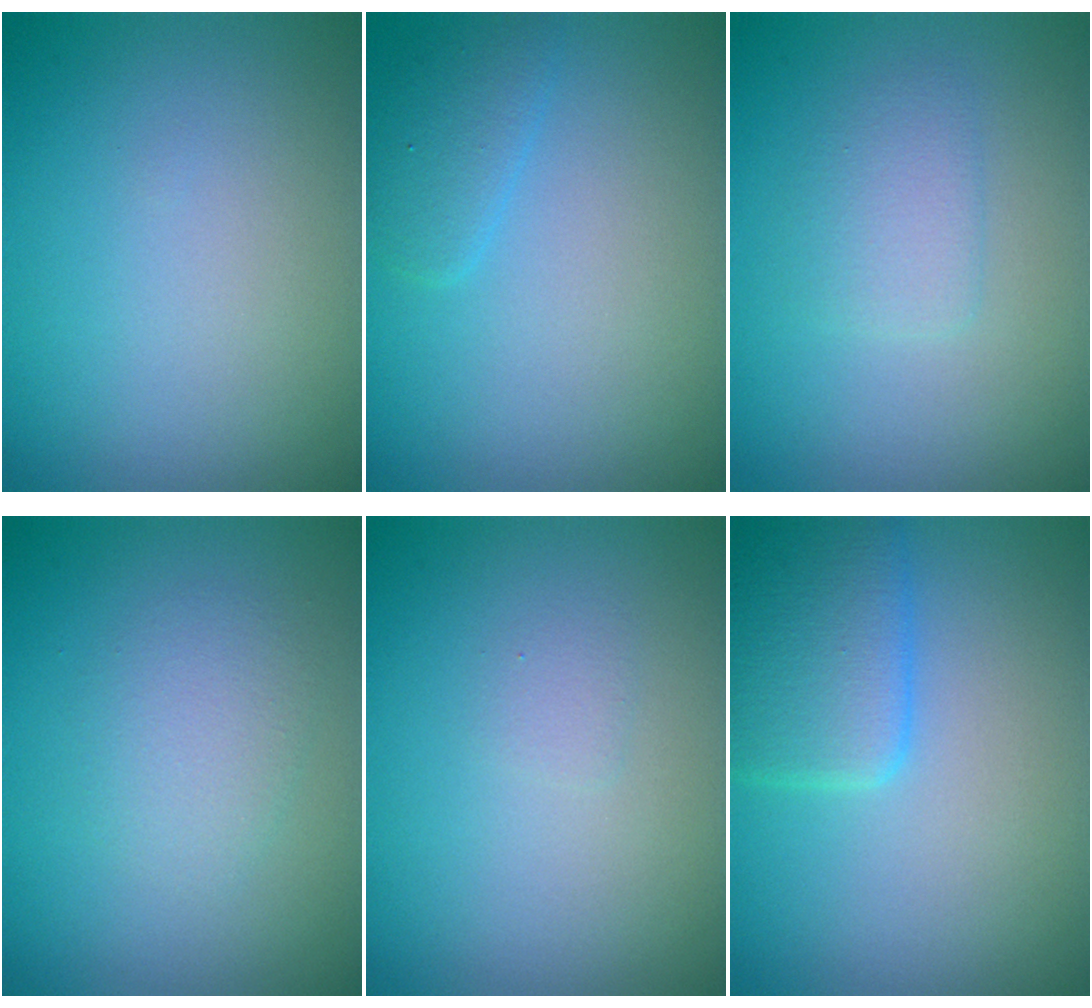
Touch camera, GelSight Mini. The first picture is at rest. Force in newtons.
{"total": 1.8, "press": 1.8, "slide": 0.1}
{"total": 1.8, "press": 1.8, "slide": 0.1}
{"total": 2.0, "press": 2.0, "slide": 0.1}
{"total": 0.6, "press": 0.6, "slide": 0.1}
{"total": 4.5, "press": 4.5, "slide": 0.1}